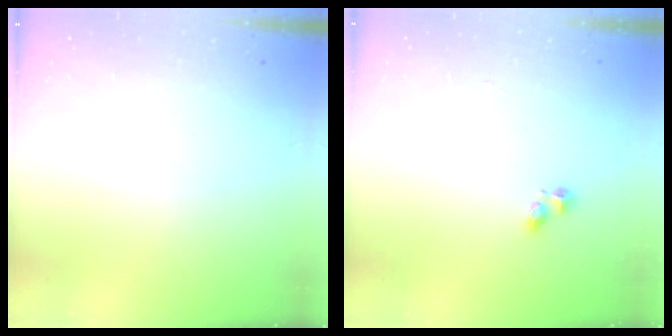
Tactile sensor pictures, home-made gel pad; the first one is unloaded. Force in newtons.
{"total": 2.5, "press": 2.5, "slide": 0.2}